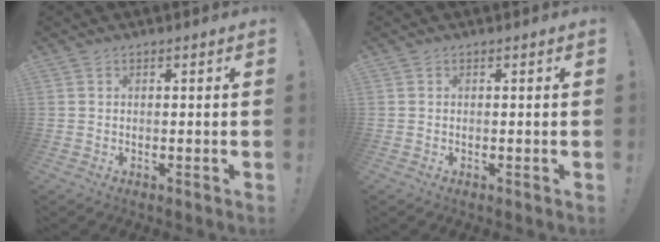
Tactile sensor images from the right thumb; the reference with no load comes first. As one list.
[{"total": 0.0}]